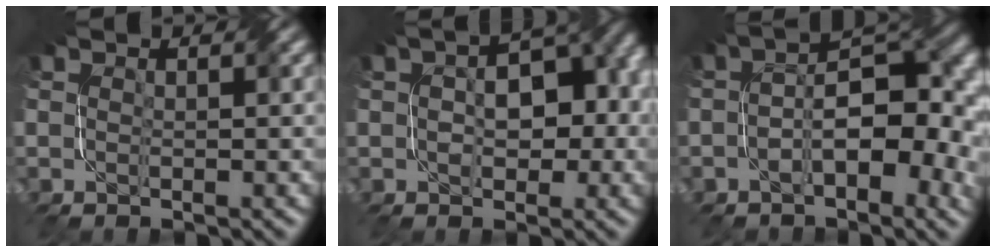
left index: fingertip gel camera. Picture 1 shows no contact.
{"total": 6.3, "force": [-0.7, 3.9, 4.9], "torque": [-0.053, 0.019, -0.010]}
{"total": 7.5, "force": [-1.5, 3.2, 6.6], "torque": [-0.096, 0.014, -0.030]}